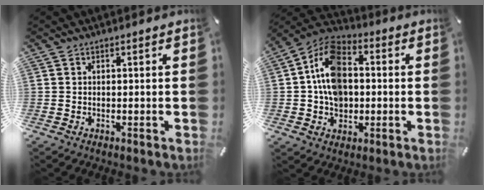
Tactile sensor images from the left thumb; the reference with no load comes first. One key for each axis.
{"total": 12.6, "fx": -0.6, "fy": 9.6, "fz": 8.1, "tx": -0.168, "ty": 0.011, "tz": -0.012}